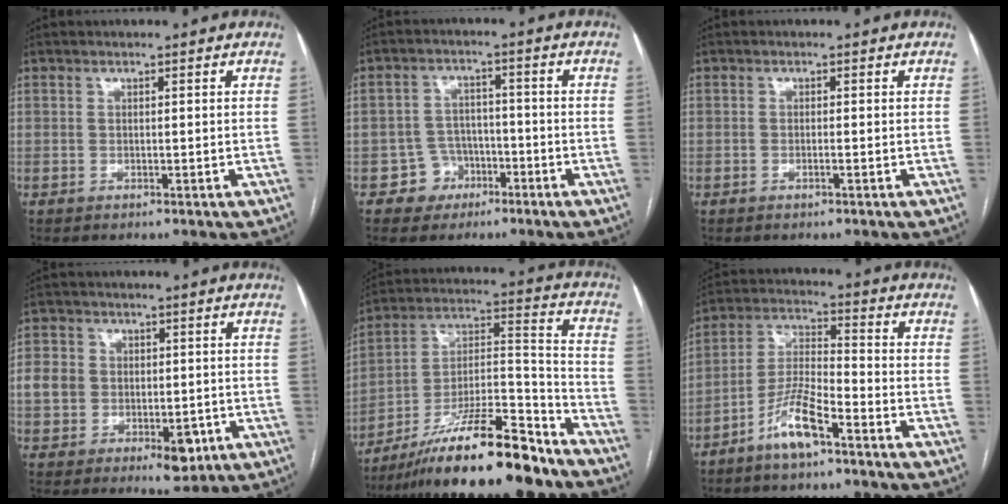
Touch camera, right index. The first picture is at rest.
{"total": 4.9, "force": [-2.6, 4.2, 0.3], "torque": [0.005, 0.017, -0.038]}
{"total": 0.7, "force": [-0.3, 0.0, 0.6], "torque": [-0.014, 0.000, -0.005]}
{"total": 9.3, "force": [-1.7, 7.2, 5.7], "torque": [-0.079, 0.014, -0.017]}
{"total": 21.1, "force": [-16.9, 2.6, 12.4], "torque": [-0.205, 0.005, -0.290]}
{"total": 8.7, "force": [-5.5, 1.7, 6.6], "torque": [-0.141, -0.001, -0.108]}